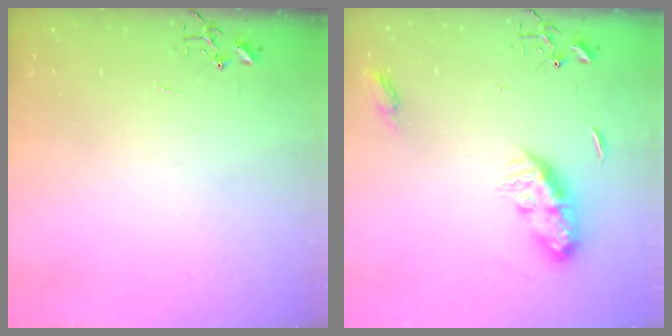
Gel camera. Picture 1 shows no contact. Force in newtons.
{"total": 9.3, "press": 9.3, "slide": 0.3}